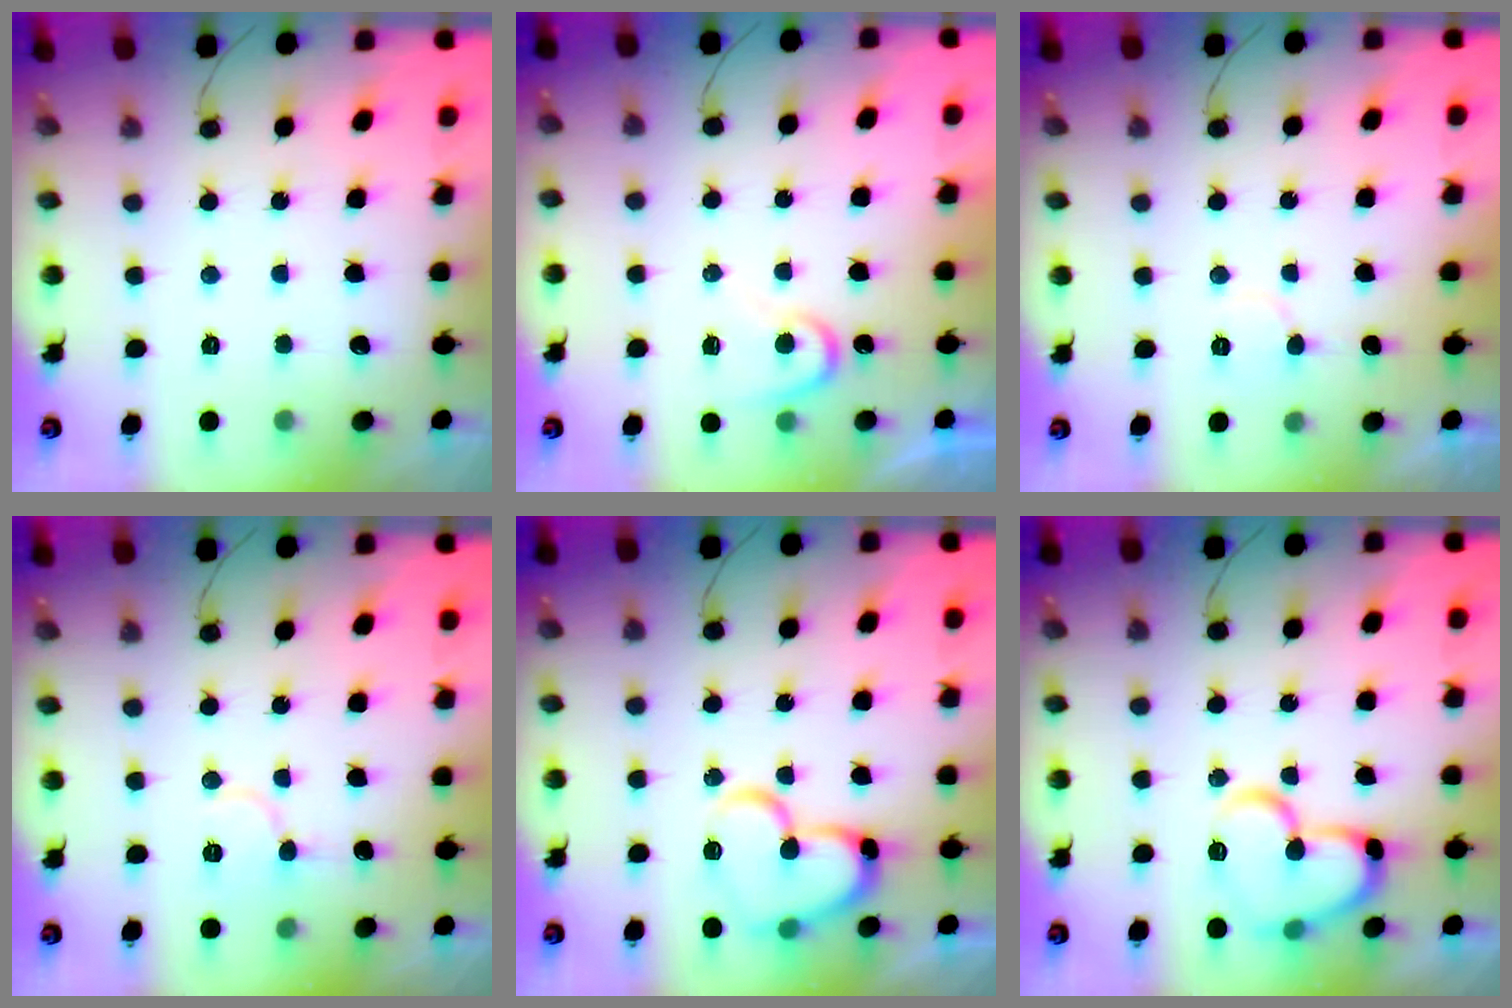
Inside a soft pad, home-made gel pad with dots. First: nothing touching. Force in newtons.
{"total": 7.5, "press": 7.5, "slide": 0.5}
{"total": 5.3, "press": 5.2, "slide": 0.5}
{"total": 7.4, "press": 7.3, "slide": 0.4}
{"total": 15.2, "press": 15.1, "slide": 1.8}
{"total": 17.1, "press": 17.0, "slide": 1.6}